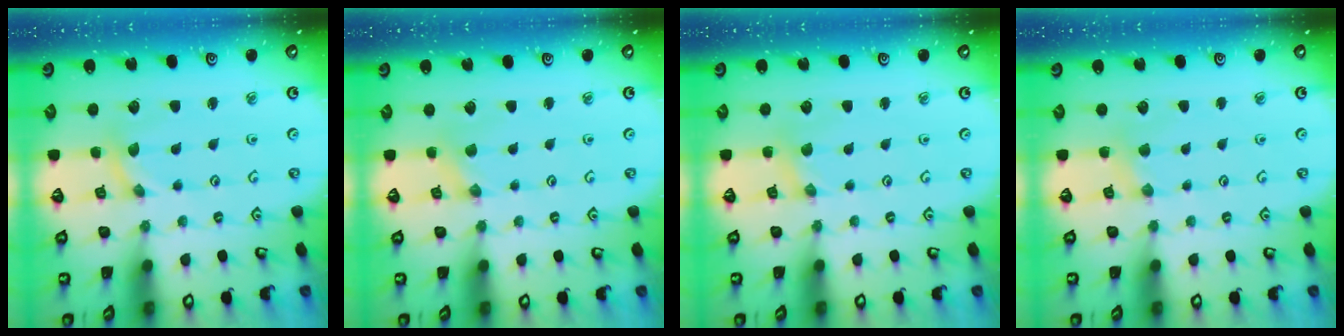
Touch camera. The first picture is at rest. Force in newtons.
{"total": 0.0}
{"total": 1.0, "press": 1.0, "slide": 0.1}
{"total": 2.9, "press": 2.9, "slide": 0.4}